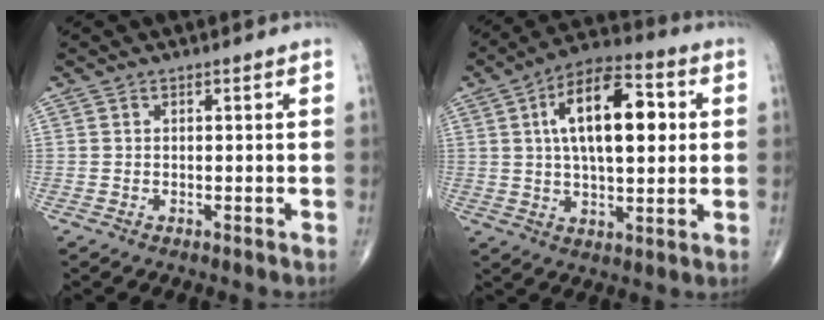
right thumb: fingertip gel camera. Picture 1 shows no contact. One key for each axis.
{"total": 17.2, "fx": 3.4, "fy": 7.9, "fz": 14.9, "tx": -0.226, "ty": 0.013, "tz": 0.051}